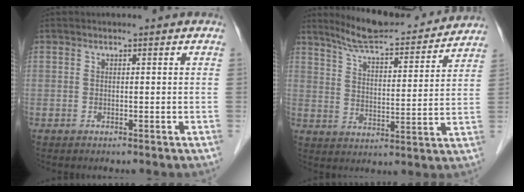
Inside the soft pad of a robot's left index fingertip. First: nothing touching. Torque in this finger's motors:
{"motor_torque": [0.95, -1.04, 0.08, 0.03]}